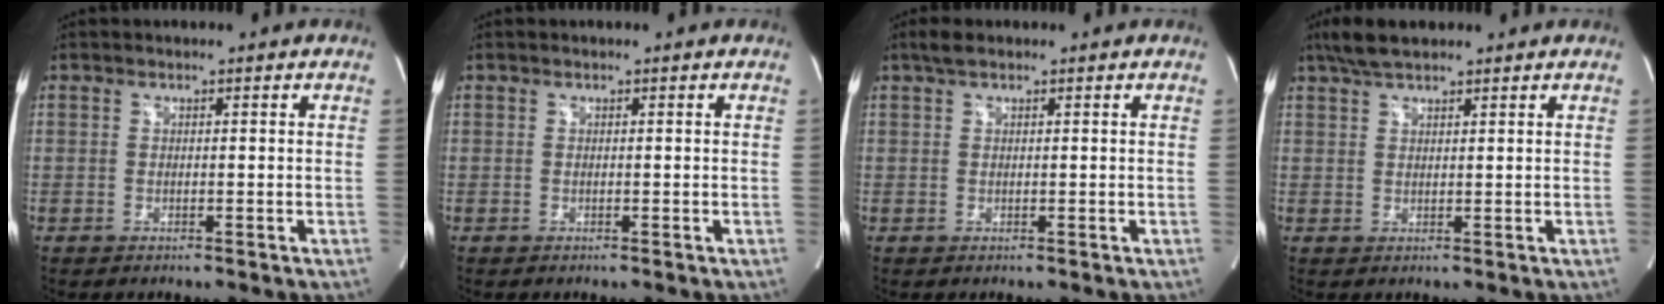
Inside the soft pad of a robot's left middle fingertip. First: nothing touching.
{"total": 0.0}
{"total": 1.8, "force": [1.2, 0.7, 1.0], "torque": [-0.023, 0.017, 0.024]}
{"total": 4.6, "force": [3.6, 1.4, 2.5], "torque": [-0.057, 0.018, 0.070]}